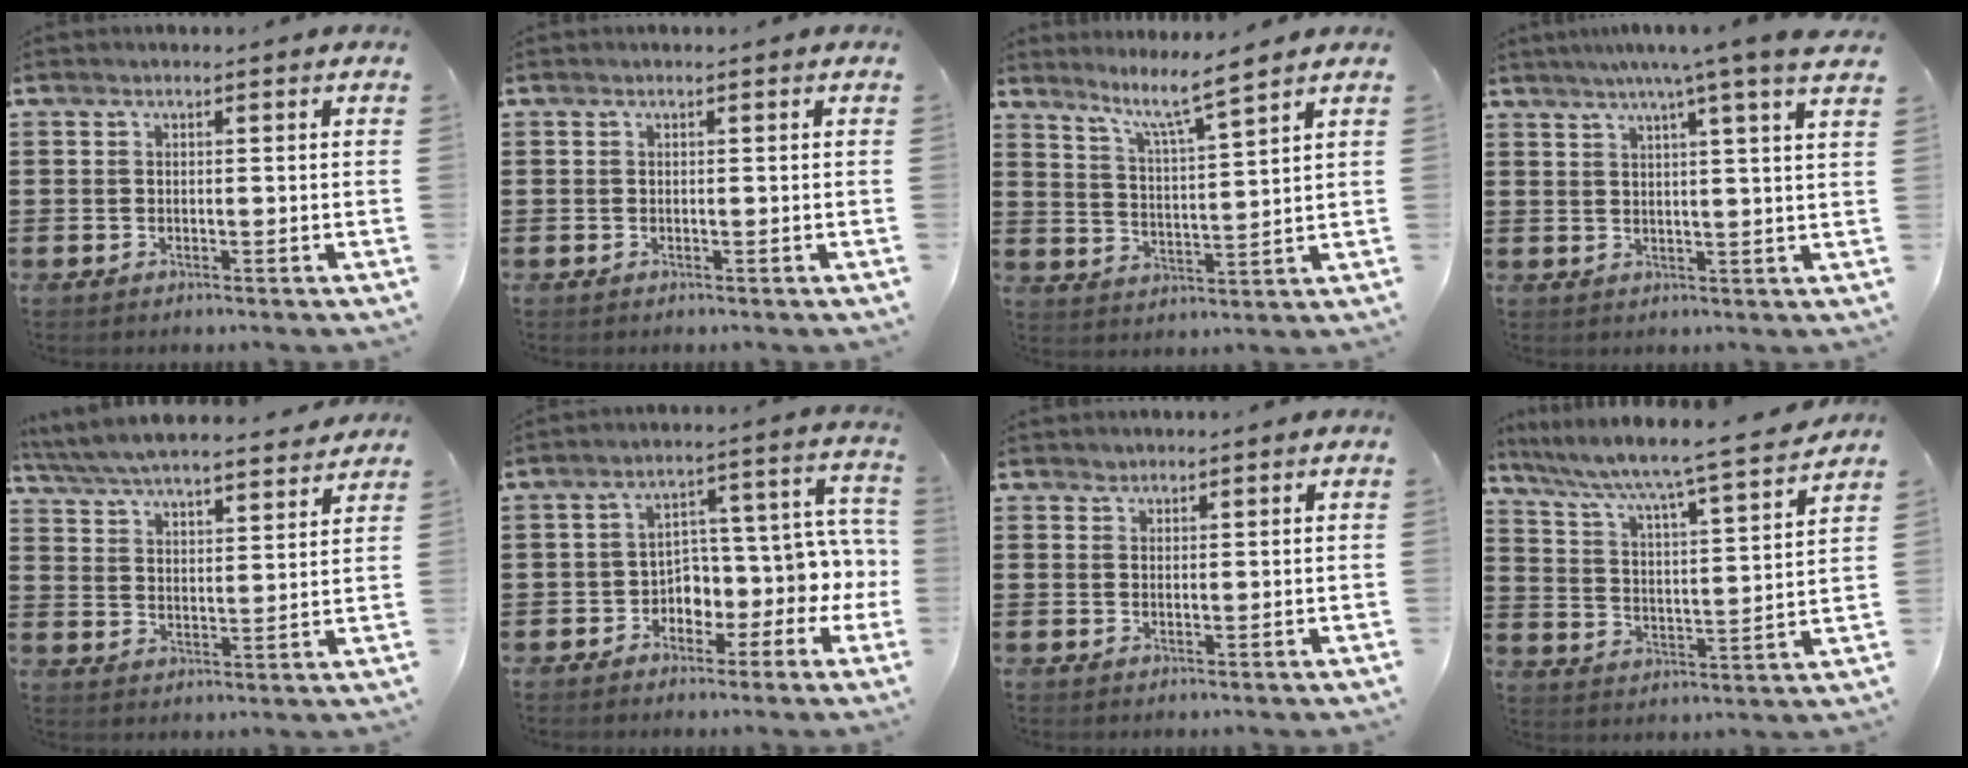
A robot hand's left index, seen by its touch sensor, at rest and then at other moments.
{"total": 0.0}
{"total": 5.5, "force": [4.8, -0.8, 2.6], "torque": [-0.070, -0.031, 0.076]}
{"total": 5.9, "force": [4.2, -0.9, 4.0], "torque": [-0.083, -0.014, 0.067]}
{"total": 5.7, "force": [5.6, 0.3, 1.0], "torque": [-0.048, -0.035, 0.095]}
{"total": 4.7, "force": [-0.6, 4.3, 1.9], "torque": [-0.059, -0.023, -0.014]}
{"total": 1.1, "force": [1.0, 0.4, -0.2], "torque": [0.001, 0.001, 0.020]}
{"total": 5.0, "force": [4.3, -0.5, 2.5], "torque": [-0.071, -0.045, 0.060]}